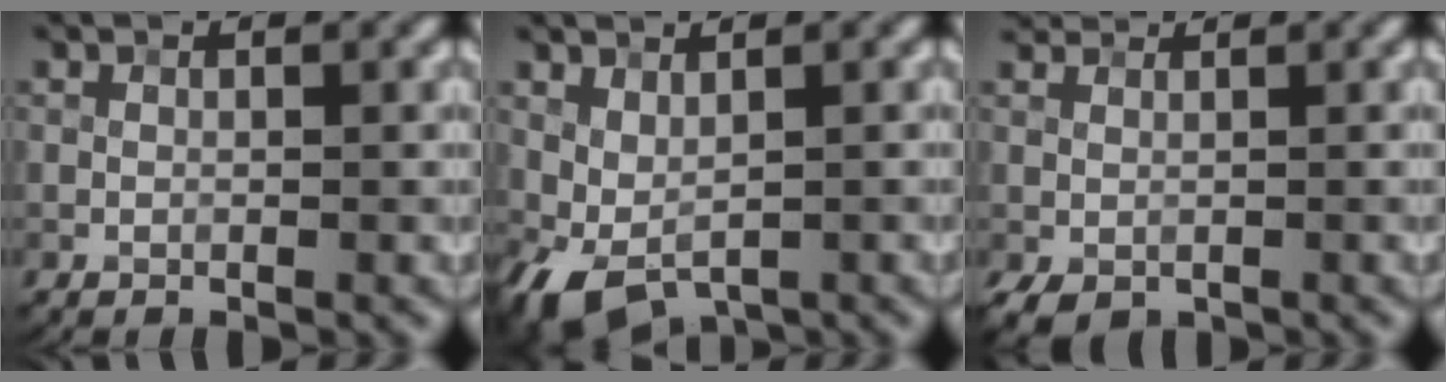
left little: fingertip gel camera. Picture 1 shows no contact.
{"total": 3.2, "force": [-0.2, 1.9, 2.6], "torque": [-0.051, -0.004, 0.003]}
{"total": 2.8, "force": [0.7, 2.2, 1.7], "torque": [-0.033, 0.004, 0.011]}